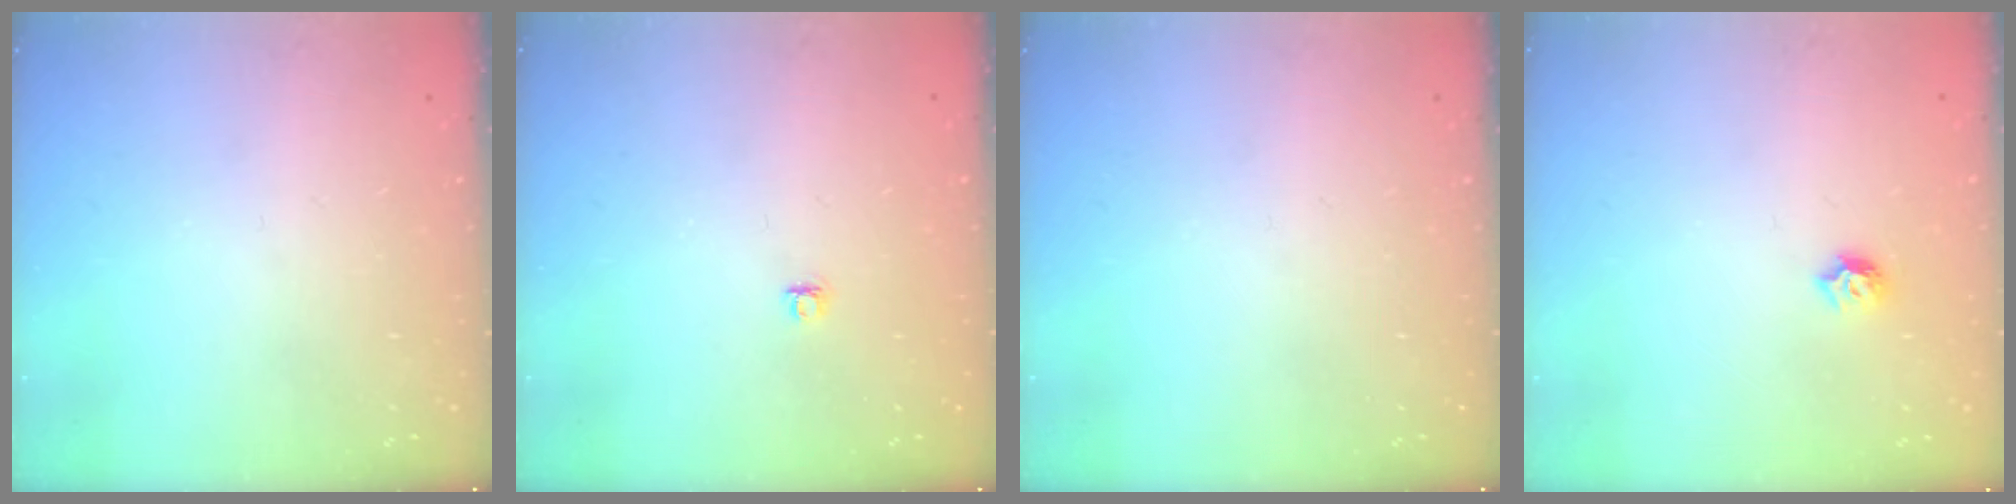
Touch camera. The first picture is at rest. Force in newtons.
{"total": 3.8, "press": 3.8, "slide": 0.5}
{"total": 0.0}
{"total": 4.7, "press": 4.7, "slide": 0.7}